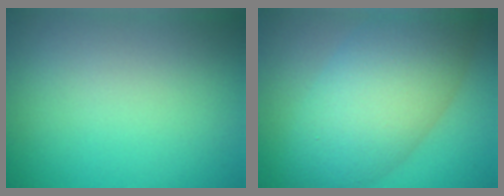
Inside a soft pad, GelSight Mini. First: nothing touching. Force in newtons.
{"total": 9.4, "press": 9.4, "slide": 0.3}